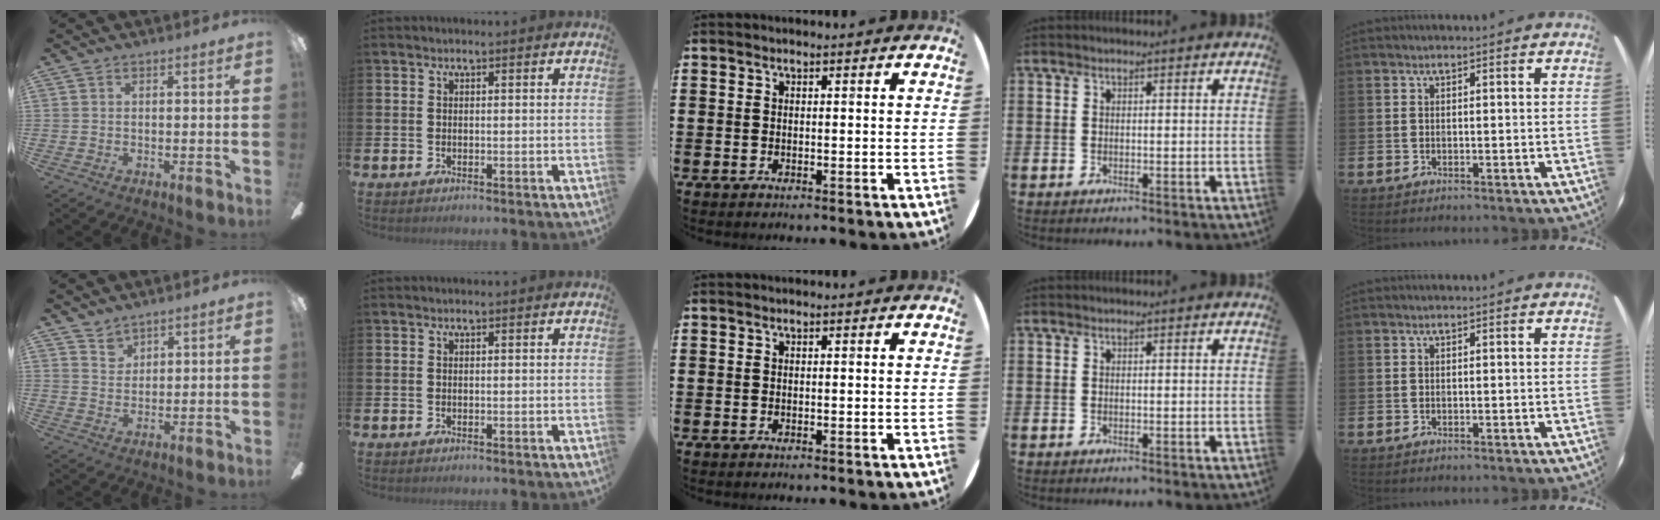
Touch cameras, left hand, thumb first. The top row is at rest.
{"thumb": {"total": 3.4, "force": [2.9, 1.7, 0.2], "torque": [-0.002, -0.015, 0.056]}}